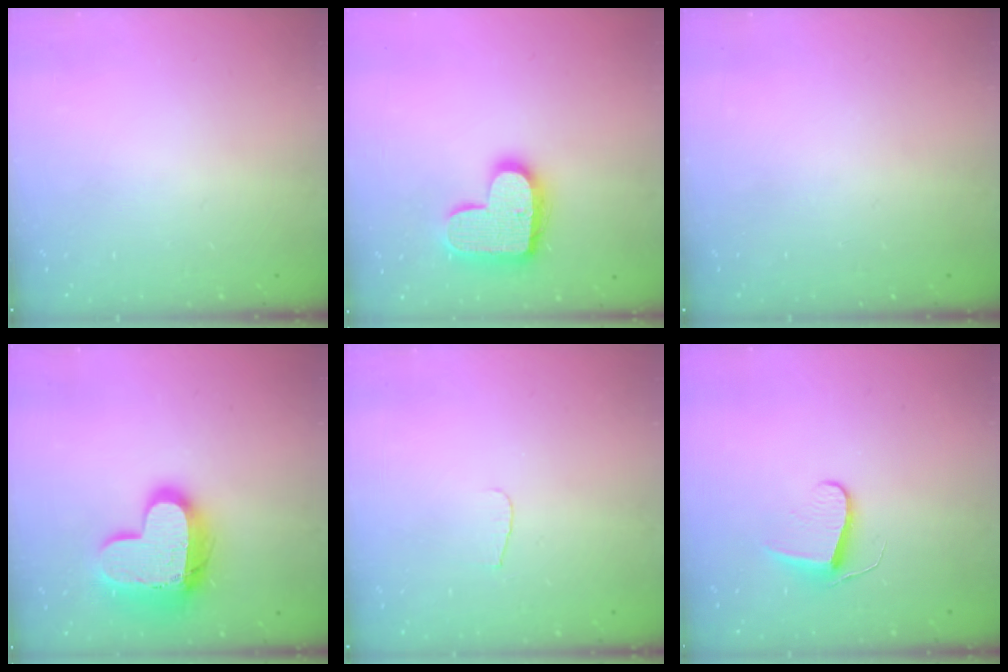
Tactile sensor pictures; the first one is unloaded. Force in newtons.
{"total": 16.6, "press": 16.5, "slide": 0.9}
{"total": 0.0}
{"total": 16.9, "press": 16.8, "slide": 1.3}
{"total": 3.6, "press": 3.6, "slide": 0.4}
{"total": 7.0, "press": 7.0, "slide": 0.6}